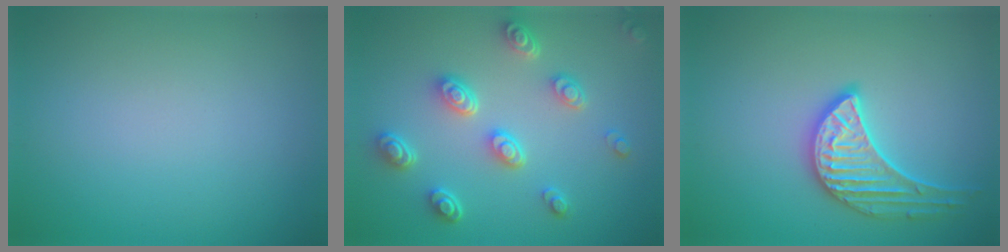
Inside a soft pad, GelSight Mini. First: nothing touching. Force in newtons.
{"total": 4.9, "press": 3.9, "slide": 3.0}
{"total": 3.4, "press": 3.3, "slide": 0.4}